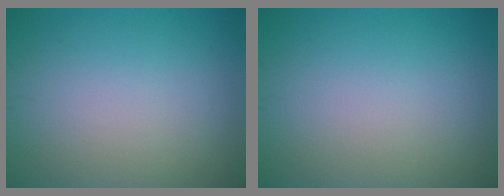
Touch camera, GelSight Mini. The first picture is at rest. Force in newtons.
{"total": 0.0}